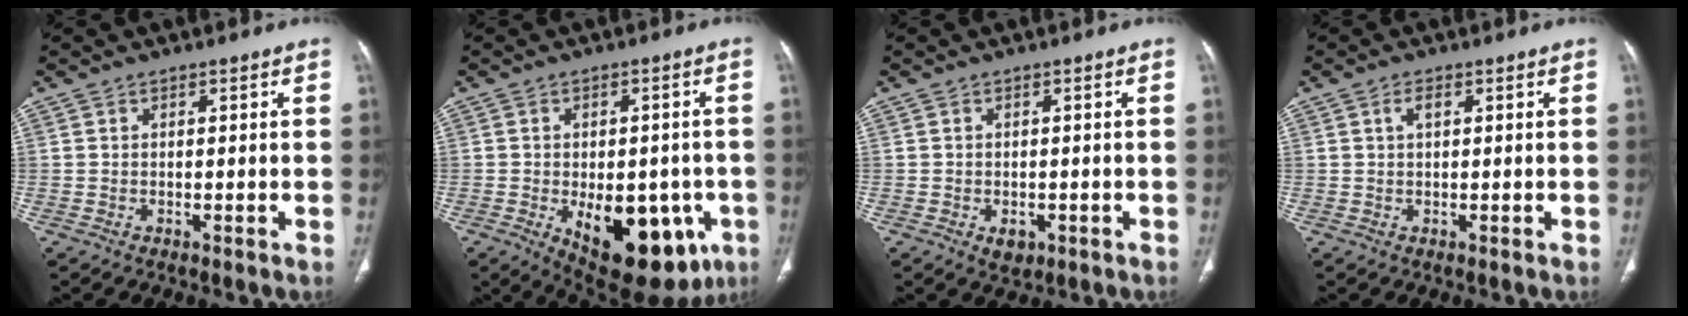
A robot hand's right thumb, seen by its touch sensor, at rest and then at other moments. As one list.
[{"total": 19.3, "force": [-6.6, 10.4, 14.9], "torque": [-0.162, 0.003, -0.064]}, {"total": 2.7, "force": [-1.0, 1.9, 1.6], "torque": [-0.015, 0.000, -0.005]}, {"total": 2.0, "force": [0.7, 0.9, 1.7], "torque": [-0.034, 0.005, 0.016]}]